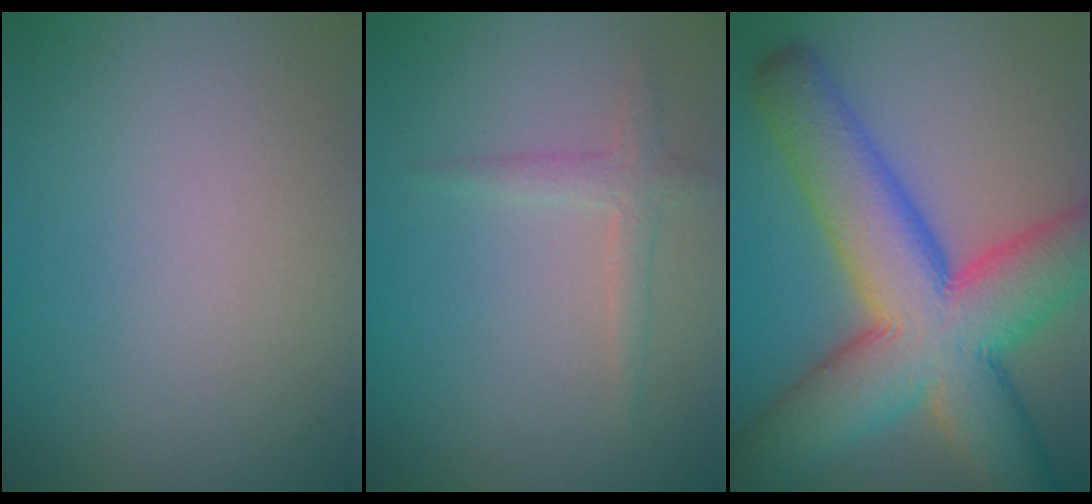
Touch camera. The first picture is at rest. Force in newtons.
{"total": 1.7, "press": 1.7, "slide": 0.1}
{"total": 13.6, "press": 13.6, "slide": 0.6}